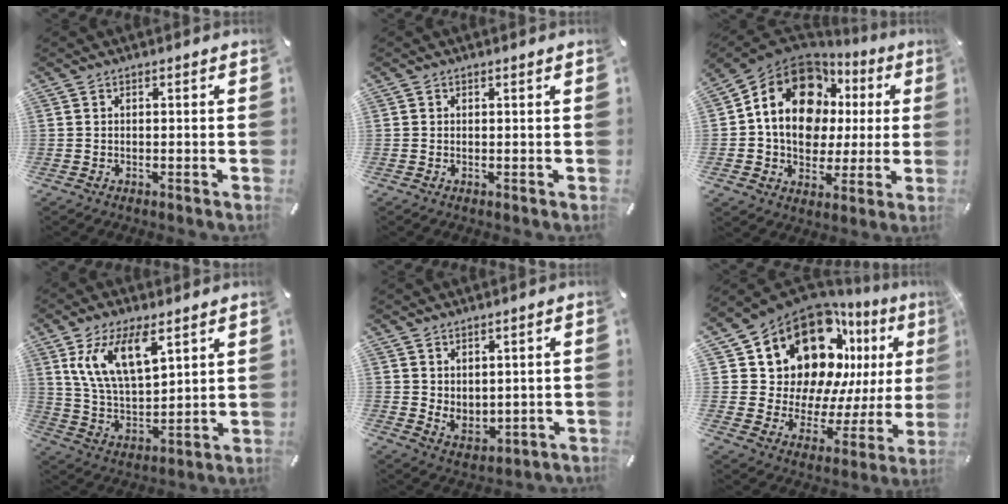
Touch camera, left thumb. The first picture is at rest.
{"total": 0.0}
{"total": 16.6, "force": [4.7, 12.7, 9.5], "torque": [-0.167, -0.026, 0.084]}
{"total": 13.1, "force": [7.9, 6.1, 8.5], "torque": [-0.190, -0.022, 0.147]}
{"total": 4.1, "force": [2.9, 2.8, 0.6], "torque": [-0.007, -0.022, 0.054]}
{"total": 20.5, "force": [12.5, 12.5, 10.2], "torque": [-0.166, -0.113, 0.232]}